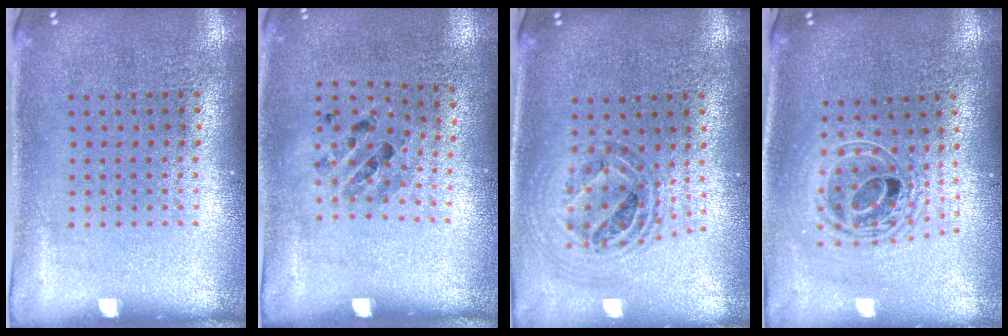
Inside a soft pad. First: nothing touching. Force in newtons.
{"total": 0.9, "press": 0.7, "slide": 0.5}
{"total": 1.0, "press": 1.0, "slide": 0.3}
{"total": 2.0, "press": 1.6, "slide": 1.2}